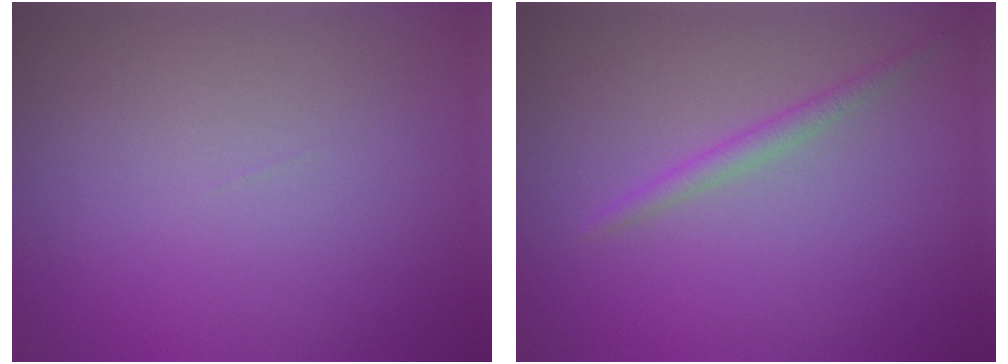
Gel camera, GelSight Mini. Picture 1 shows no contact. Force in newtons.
{"total": 1.4, "press": 1.4, "slide": 0.1}